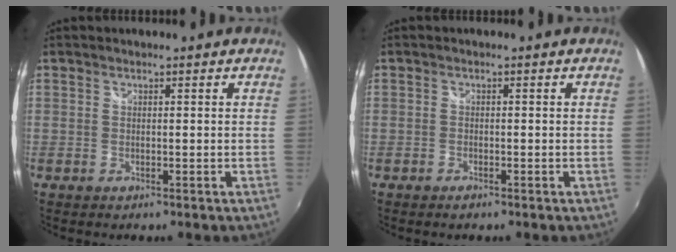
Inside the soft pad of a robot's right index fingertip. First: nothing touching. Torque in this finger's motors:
{"motor_torque": [0.07, -0.07, -0.02, -0.01]}